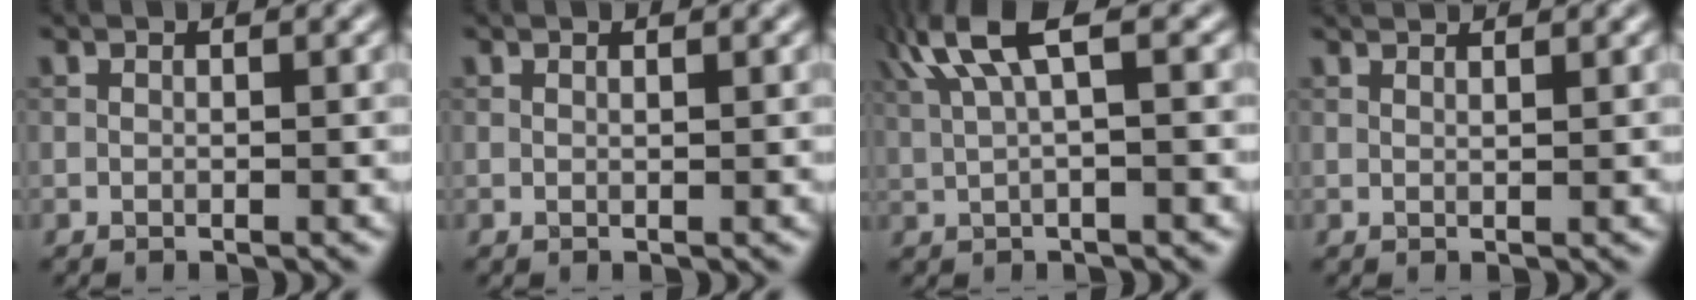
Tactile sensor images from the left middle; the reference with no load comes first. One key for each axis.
{"total": 0.0}
{"total": 4.9, "fx": 2.2, "fy": 1.1, "fz": 4.2, "tx": -0.088, "ty": 0.016, "tz": 0.045}
{"total": 2.5, "fx": 2.1, "fy": 0.7, "fz": 1.2, "tx": -0.009, "ty": 0.006, "tz": 0.006}